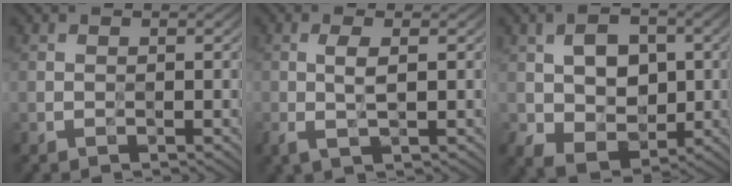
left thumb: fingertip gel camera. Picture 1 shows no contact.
{"total": 3.1, "force": [0.2, 0.6, 3.0], "torque": [-0.064, 0.005, 0.004]}
{"total": 7.7, "force": [0.5, 5.6, 5.3], "torque": [-0.103, -0.004, 0.012]}